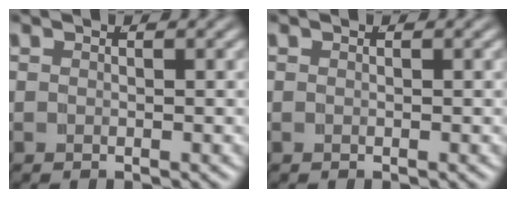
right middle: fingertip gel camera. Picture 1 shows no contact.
{"total": 0.0}